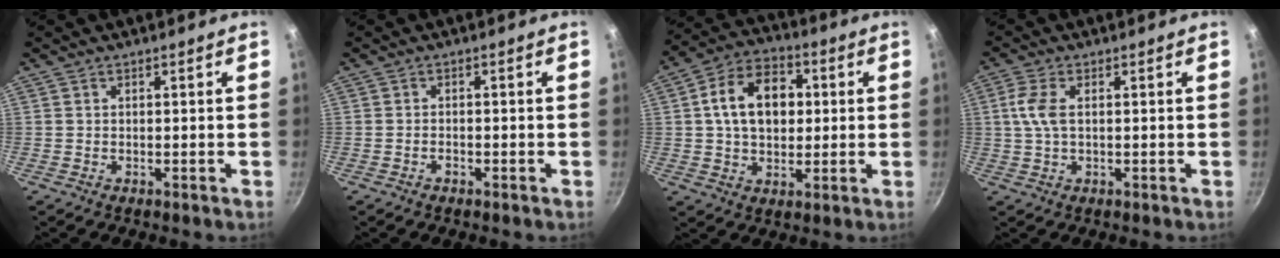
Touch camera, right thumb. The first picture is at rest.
{"total": 1.0, "force": [-0.7, 0.5, 0.5], "torque": [-0.013, 0.009, -0.013]}
{"total": 13.9, "force": [2.0, 9.8, 9.6], "torque": [-0.127, 0.019, 0.023]}
{"total": 5.0, "force": [0.6, 2.4, 4.3], "torque": [-0.100, 0.009, 0.009]}